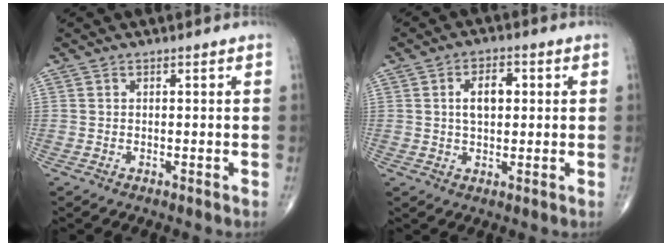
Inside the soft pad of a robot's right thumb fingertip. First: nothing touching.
{"total": 5.9, "force": [1.0, 3.3, 4.8], "torque": [-0.071, 0.007, 0.015]}